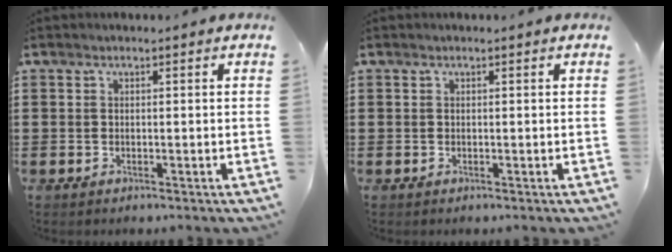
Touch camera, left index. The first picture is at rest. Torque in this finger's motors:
{"motor_torque": [-0.04, 0.01, 0.01, 0.00]}